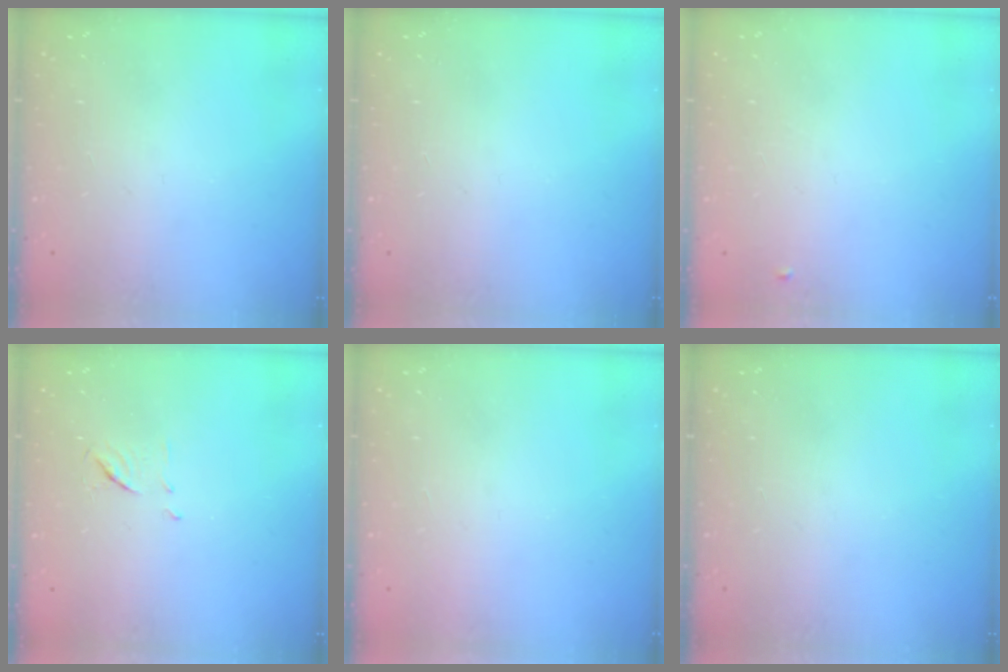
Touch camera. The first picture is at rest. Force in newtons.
{"total": 0.0}
{"total": 3.9, "press": 3.8, "slide": 0.6}
{"total": 6.4, "press": 6.4, "slide": 0.4}
{"total": 1.6, "press": 1.6, "slide": 0.1}
{"total": 0.0}